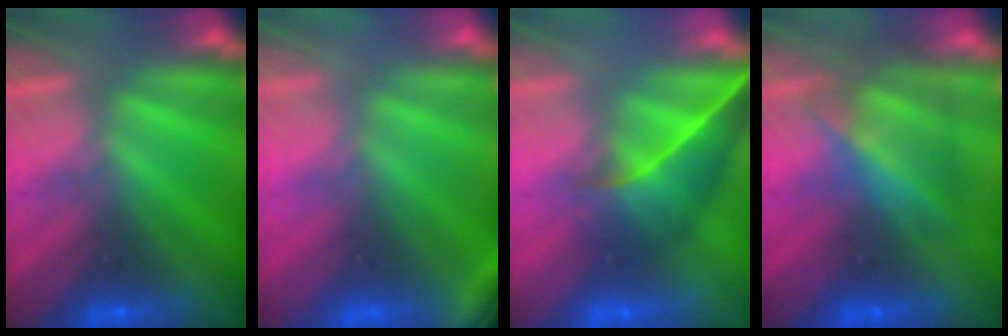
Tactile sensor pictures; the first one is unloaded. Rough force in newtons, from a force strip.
{"total": 2.9}
{"total": 3.7}
{"total": 4.9}